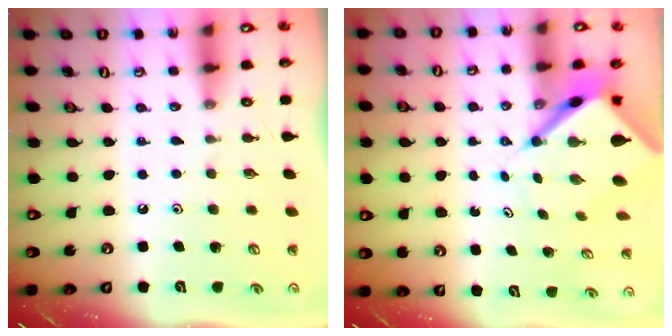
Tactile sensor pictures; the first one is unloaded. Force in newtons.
{"total": 6.9, "press": 6.9, "slide": 0.7}